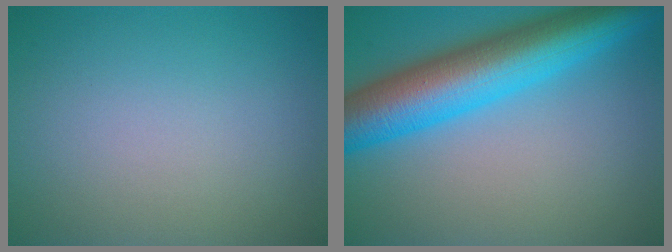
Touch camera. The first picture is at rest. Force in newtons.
{"total": 10.5, "press": 10.5, "slide": 0.2}